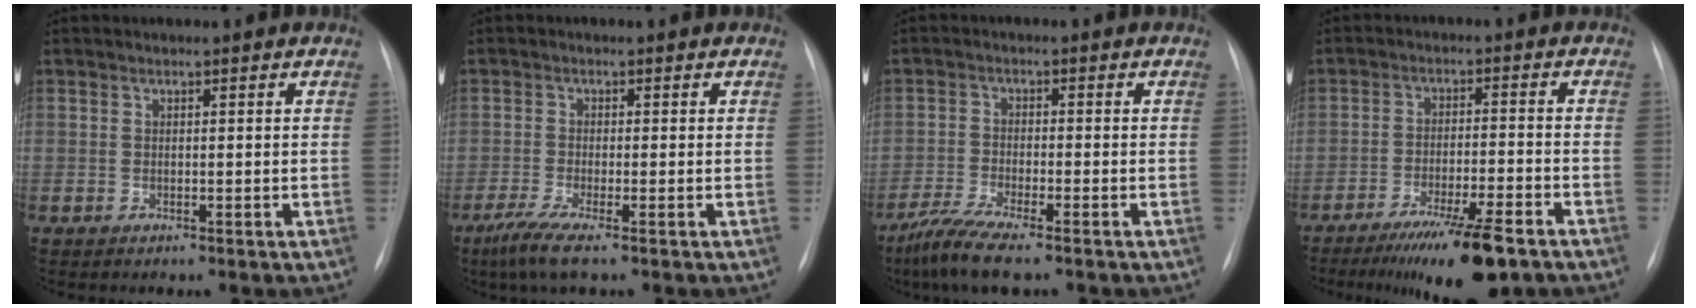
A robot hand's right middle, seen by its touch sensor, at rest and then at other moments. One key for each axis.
{"total": 4.3, "fx": -2.6, "fy": -0.1, "fz": 3.4, "tx": -0.077, "ty": -0.017, "tz": -0.054}
{"total": 6.9, "fx": -5.1, "fy": 0.3, "fz": 4.6, "tx": -0.096, "ty": -0.021, "tz": -0.094}
{"total": 11.3, "fx": -7.8, "fy": 1.1, "fz": 8.1, "tx": -0.129, "ty": -0.025, "tz": -0.125}